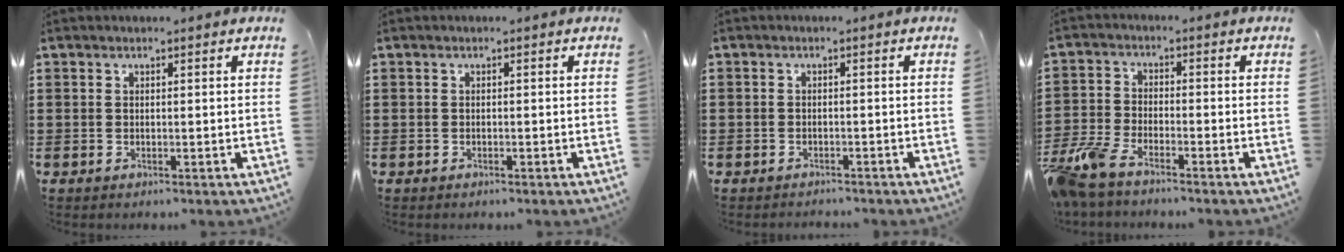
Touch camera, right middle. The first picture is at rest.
{"total": 0.0}
{"total": 1.3, "force": [-1.3, 0.4, -0.2], "torque": [0.001, 0.003, -0.030]}
{"total": 5.9, "force": [-5.0, 1.3, 3.0], "torque": [-0.097, -0.017, -0.105]}